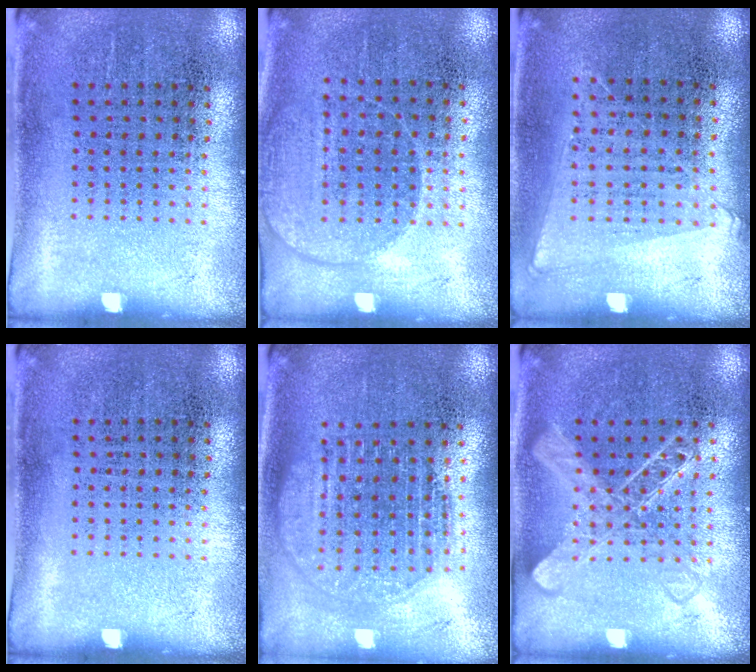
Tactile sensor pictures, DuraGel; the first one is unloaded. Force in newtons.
{"total": 1.4, "press": 1.3, "slide": 0.5}
{"total": 1.0, "press": 0.9, "slide": 0.5}
{"total": 0.0}
{"total": 1.8, "press": 1.5, "slide": 1.0}
{"total": 2.3, "press": 2.3, "slide": 0.4}